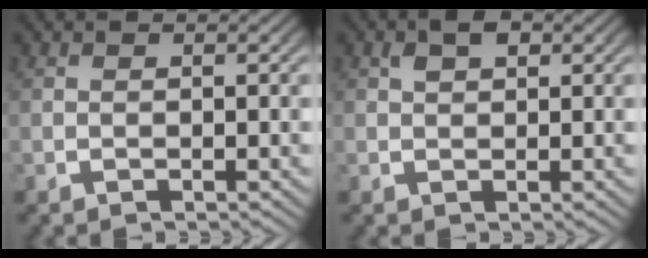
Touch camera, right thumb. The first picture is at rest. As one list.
[{"total": 2.0, "force": [1.1, 1.1, 1.3], "torque": [-0.017, 0.006, 0.020]}]